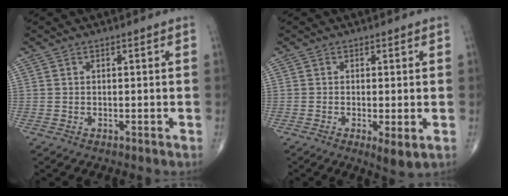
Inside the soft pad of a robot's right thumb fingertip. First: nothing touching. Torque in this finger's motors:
{"motor_torque": [-0.21, 0.04, -0.16, -0.15, -0.02]}